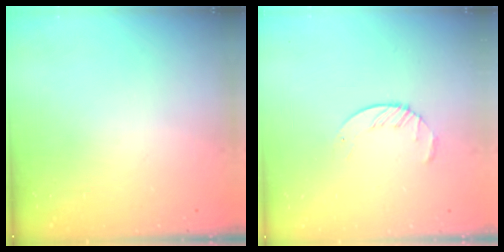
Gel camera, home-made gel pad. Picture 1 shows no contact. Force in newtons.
{"total": 3.8, "press": 3.8, "slide": 0.4}